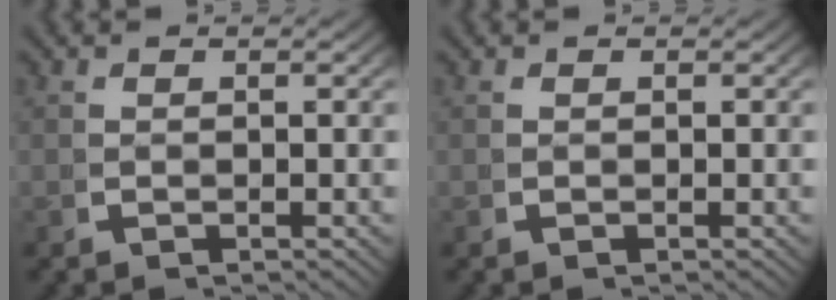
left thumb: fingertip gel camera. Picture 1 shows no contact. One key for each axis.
{"total": 0.0}